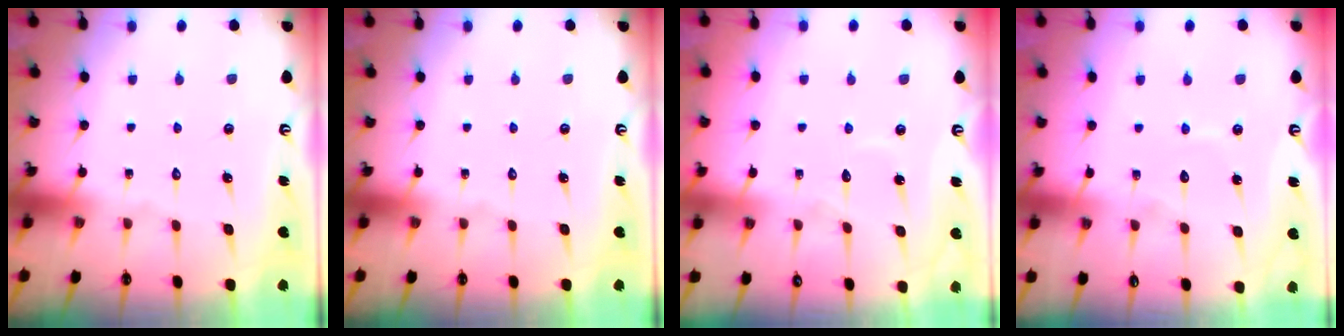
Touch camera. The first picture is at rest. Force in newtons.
{"total": 0.0}
{"total": 3.0, "press": 3.0, "slide": 0.3}
{"total": 4.5, "press": 4.5, "slide": 0.2}